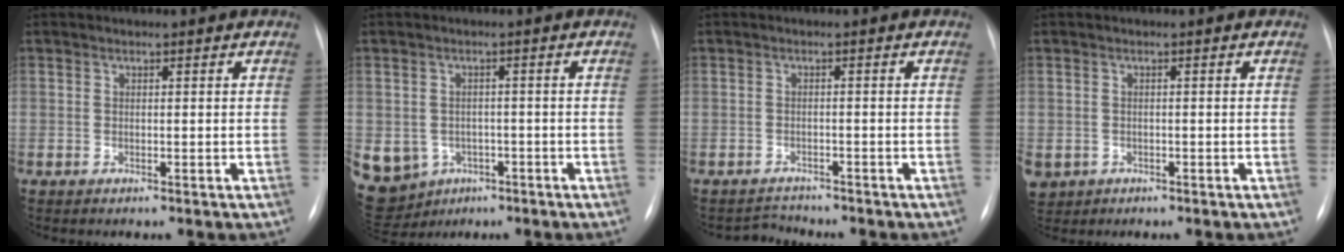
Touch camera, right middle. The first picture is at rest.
{"total": 15.3, "force": [-6.1, 13.1, 5.1], "torque": [-0.163, 0.009, -0.069]}
{"total": 2.3, "force": [-2.1, 0.2, -0.8], "torque": [0.016, -0.011, -0.032]}
{"total": 4.7, "force": [-2.3, 3.9, 1.3], "torque": [-0.035, -0.001, -0.031]}